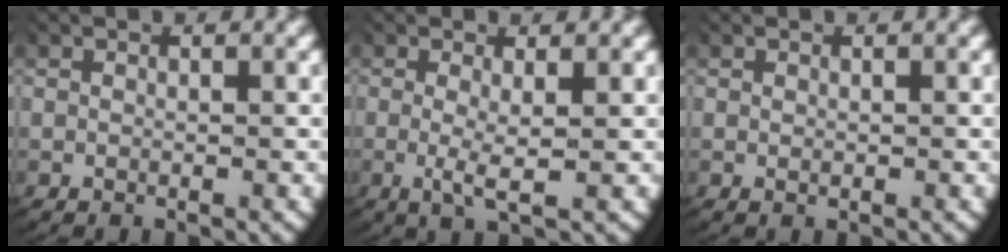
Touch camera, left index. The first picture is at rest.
{"total": 2.5, "force": [-0.2, 0.4, 2.5], "torque": [-0.063, -0.020, 0.004]}
{"total": 0.0}